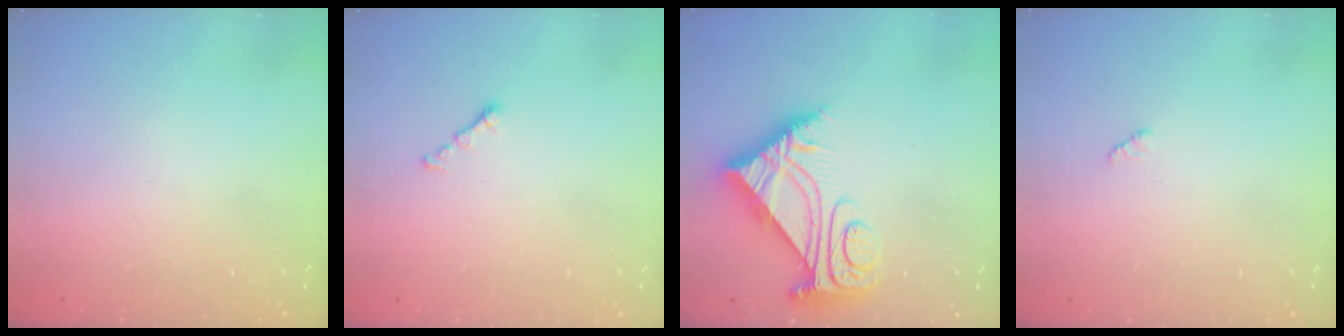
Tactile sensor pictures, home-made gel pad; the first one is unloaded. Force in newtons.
{"total": 0.8, "press": 0.7, "slide": 0.4}
{"total": 8.9, "press": 8.8, "slide": 1.1}
{"total": 2.1, "press": 2.1, "slide": 0.3}